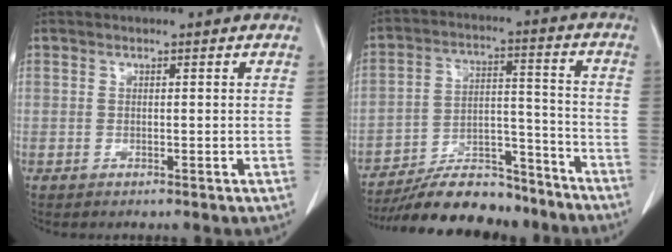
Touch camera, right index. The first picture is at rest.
{"total": 15.7, "force": [-14.1, 4.5, 5.4], "torque": [-0.079, 0.031, -0.227]}